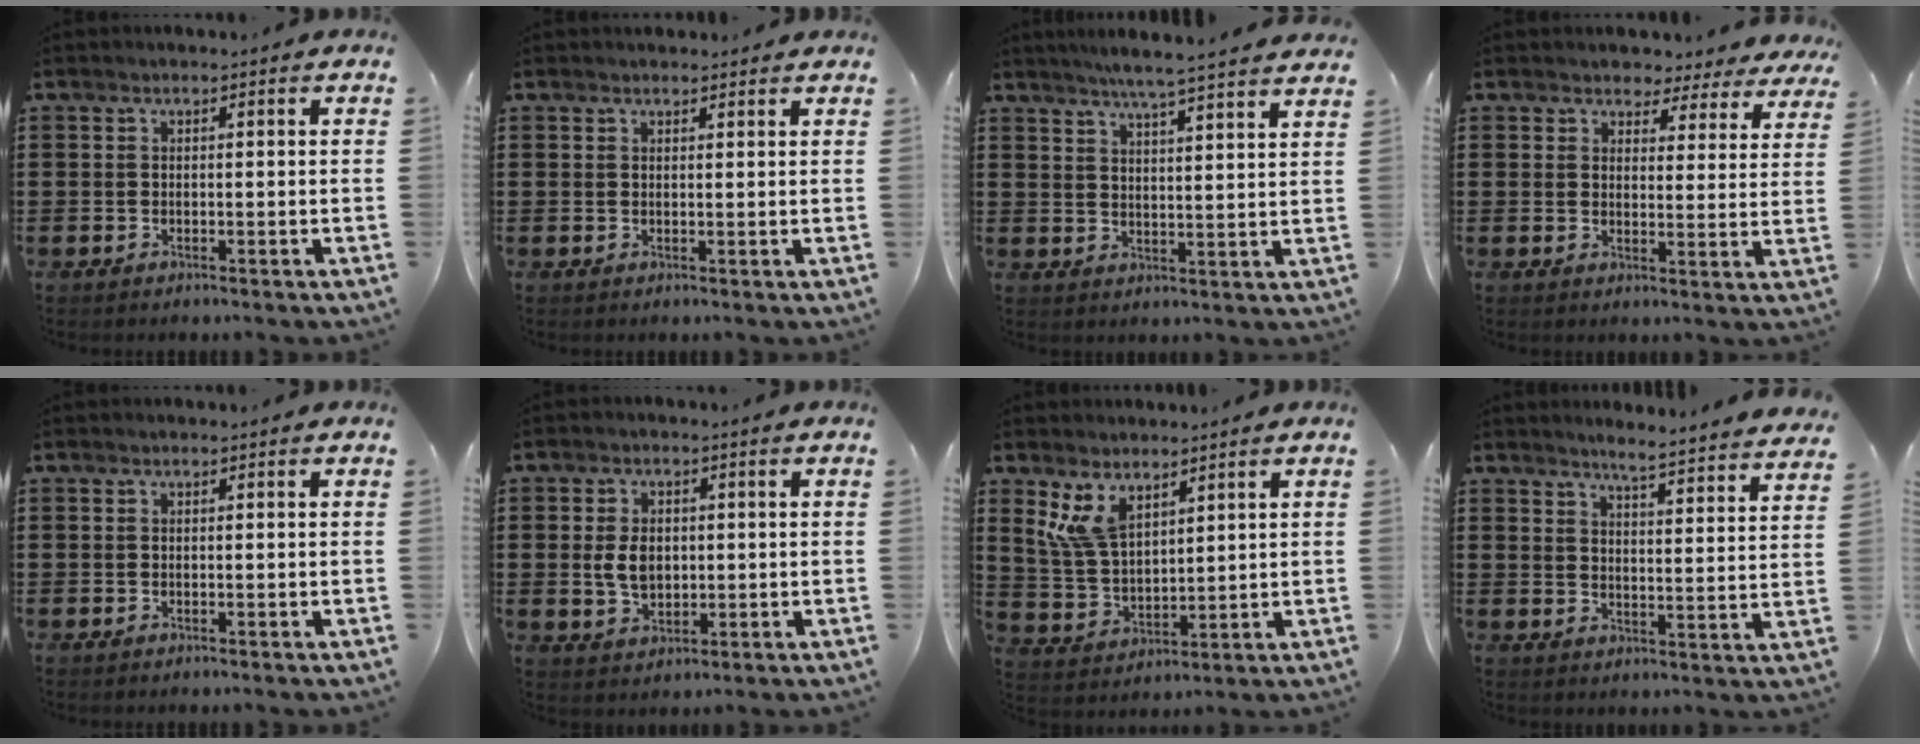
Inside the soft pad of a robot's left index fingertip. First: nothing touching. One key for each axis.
{"total": 0.7, "fx": 0.7, "fy": -0.1, "fz": -0.3, "tx": 0.005, "ty": 0.001, "tz": 0.014}
{"total": 4.7, "fx": 4.4, "fy": -1.2, "fz": 1.4, "tx": -0.042, "ty": -0.026, "tz": 0.074}
{"total": 3.1, "fx": 3.0, "fy": 0.9, "fz": -0.2, "tx": -0.006, "ty": -0.016, "tz": 0.050}
{"total": 0.0}
{"total": 5.0, "fx": 0.2, "fy": 3.3, "fz": 3.7, "tx": -0.076, "ty": 0.005, "tz": -0.001}
{"total": 6.6, "fx": 4.2, "fy": 3.3, "fz": 4.0, "tx": -0.100, "ty": -0.006, "tz": 0.077}
{"total": 3.8, "fx": 3.5, "fy": -1.3, "fz": 0.5, "tx": -0.025, "ty": -0.032, "tz": 0.056}